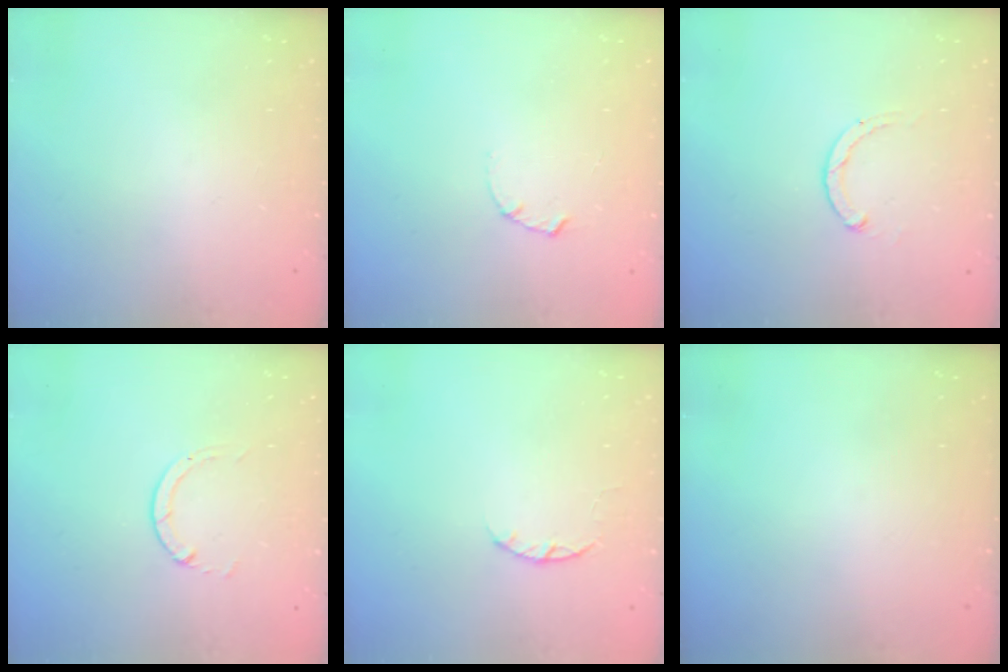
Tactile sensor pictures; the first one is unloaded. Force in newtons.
{"total": 1.7, "press": 1.6, "slide": 0.3}
{"total": 1.8, "press": 1.7, "slide": 0.5}
{"total": 1.3, "press": 1.3, "slide": 0.2}
{"total": 2.5, "press": 2.4, "slide": 0.4}
{"total": 0.0}